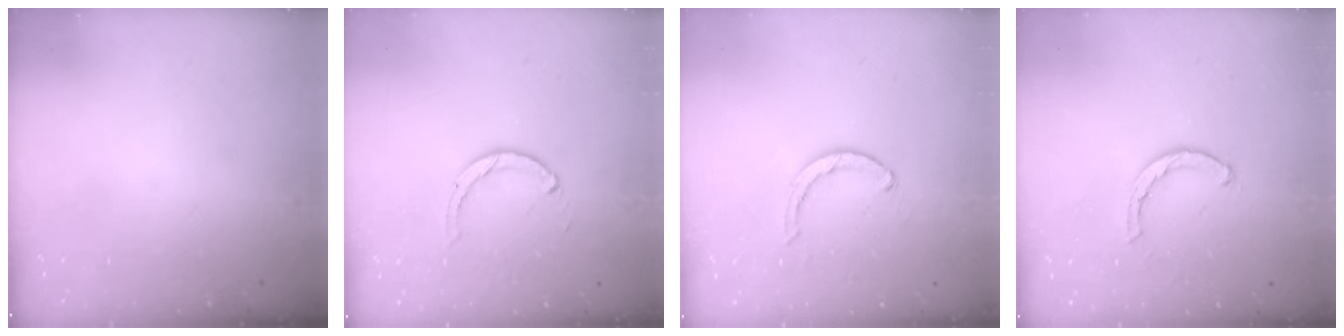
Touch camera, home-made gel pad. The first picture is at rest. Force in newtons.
{"total": 1.9, "press": 1.9, "slide": 0.2}
{"total": 2.6, "press": 2.5, "slide": 0.4}
{"total": 2.1, "press": 2.1, "slide": 0.1}